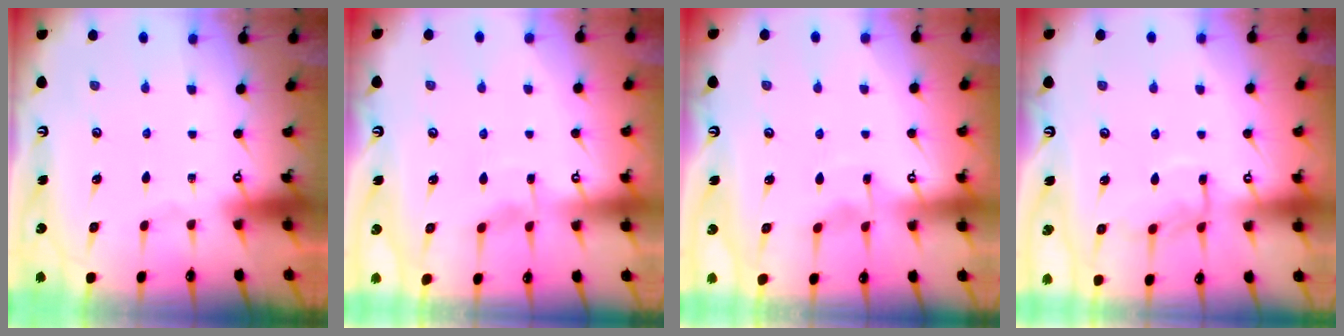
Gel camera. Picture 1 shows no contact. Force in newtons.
{"total": 3.9, "press": 3.8, "slide": 0.5}
{"total": 2.8, "press": 2.8, "slide": 0.4}
{"total": 7.6, "press": 7.6, "slide": 0.6}